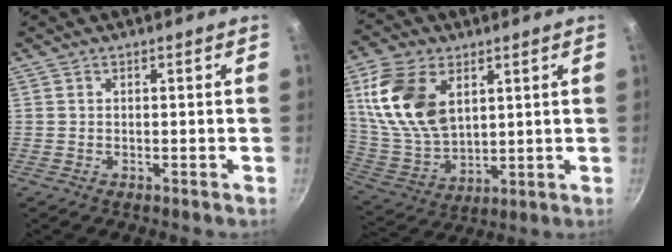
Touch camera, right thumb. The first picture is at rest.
{"total": 17.1, "force": [5.9, 10.6, 12.1], "torque": [-0.217, -0.022, 0.127]}